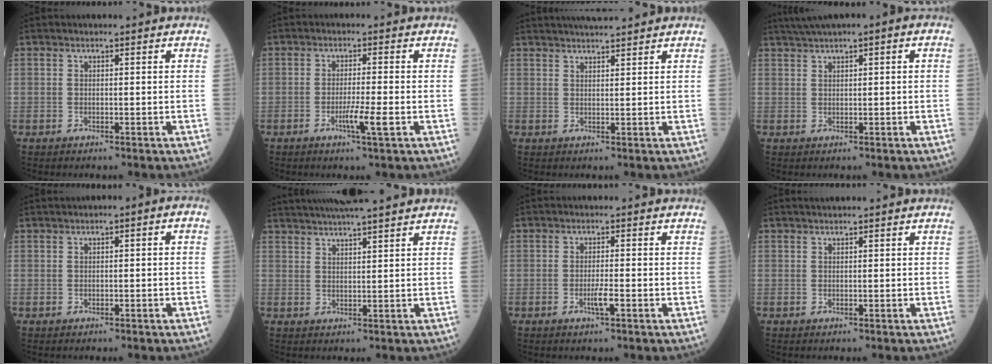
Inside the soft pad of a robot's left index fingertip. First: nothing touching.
{"total": 3.8, "force": [-1.7, -0.4, 3.4], "torque": [-0.063, -0.009, -0.030]}
{"total": 6.5, "force": [6.0, 0.4, 2.7], "torque": [-0.042, 0.028, 0.089]}
{"total": 4.3, "force": [2.4, 0.5, 3.5], "torque": [-0.068, 0.025, 0.045]}
{"total": 1.7, "force": [0.1, 0.6, 1.6], "torque": [-0.022, 0.013, 0.002]}
{"total": 12.2, "force": [10.7, 0.2, 5.8], "torque": [-0.100, 0.030, 0.154]}
{"total": 2.1, "force": [-1.1, 0.0, 1.8], "torque": [-0.035, -0.004, -0.019]}
{"total": 1.4, "force": [1.2, -0.2, 0.6], "torque": [-0.008, 0.016, 0.025]}